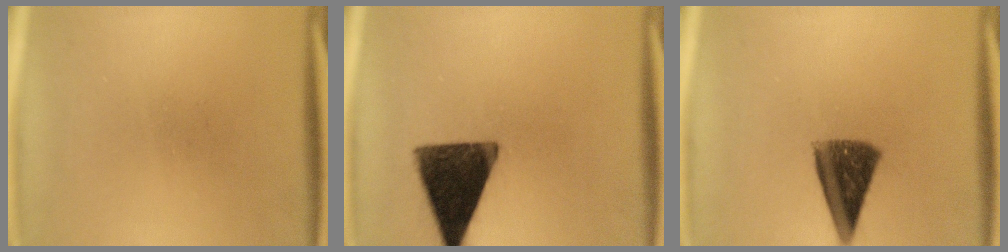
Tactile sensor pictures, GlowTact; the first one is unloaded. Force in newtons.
{"total": 14.1}
{"total": 9.2}